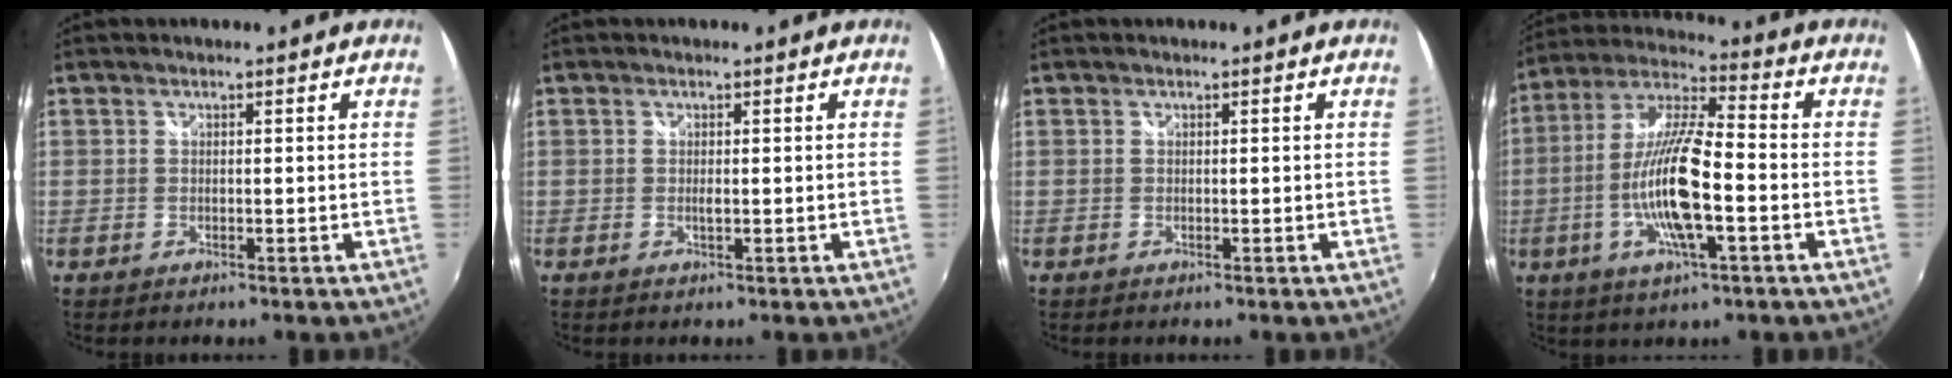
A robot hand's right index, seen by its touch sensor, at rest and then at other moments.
{"total": 0.8, "force": [0.0, 0.2, 0.7], "torque": [-0.013, -0.001, -0.001]}
{"total": 0.0}
{"total": 15.2, "force": [-3.9, 3.0, 14.4], "torque": [-0.286, -0.006, -0.077]}